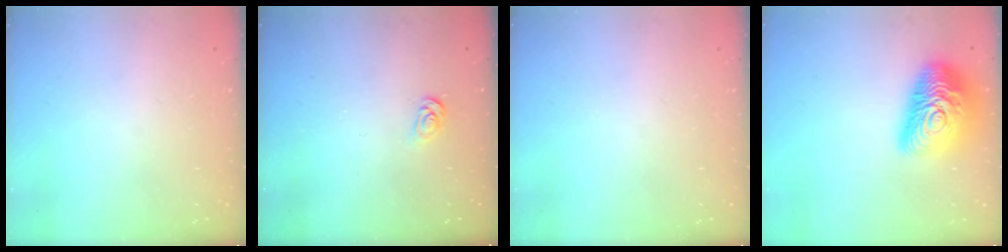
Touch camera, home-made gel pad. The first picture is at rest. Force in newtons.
{"total": 2.7, "press": 2.7, "slide": 0.3}
{"total": 0.0}
{"total": 19.6, "press": 19.5, "slide": 1.0}